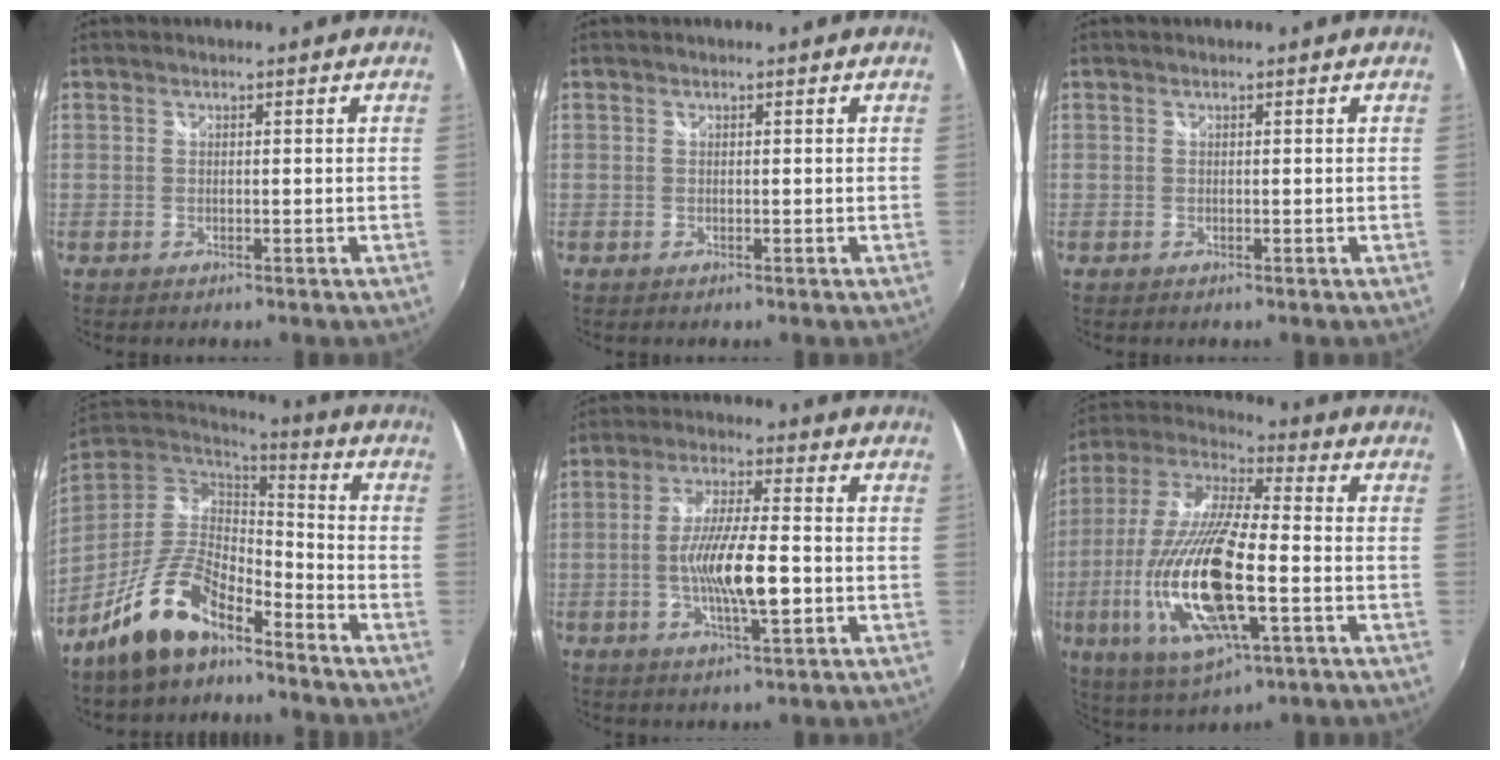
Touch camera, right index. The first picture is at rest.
{"total": 0.0}
{"total": 0.0}
{"total": 14.6, "force": [-10.3, 5.2, 8.9], "torque": [-0.189, -0.002, -0.190]}
{"total": 11.0, "force": [-2.3, 1.9, 10.6], "torque": [-0.198, -0.007, -0.042]}
{"total": 23.3, "force": [-5.6, 7.1, 21.5], "torque": [-0.431, -0.032, -0.102]}